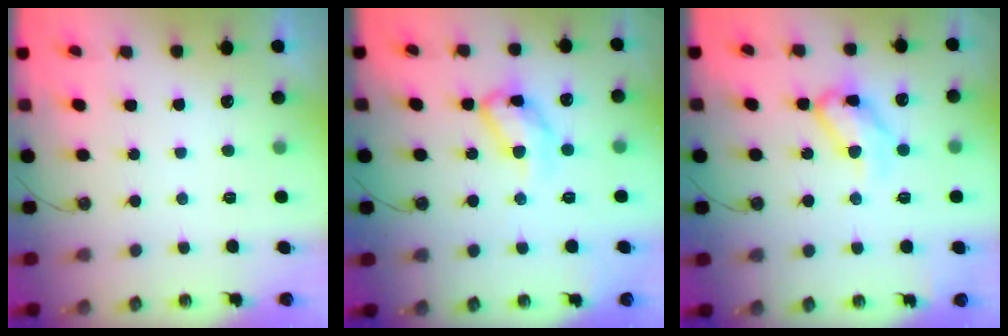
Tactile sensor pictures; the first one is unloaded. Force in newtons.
{"total": 12.7, "press": 12.7, "slide": 1.0}
{"total": 12.1, "press": 12.0, "slide": 1.6}